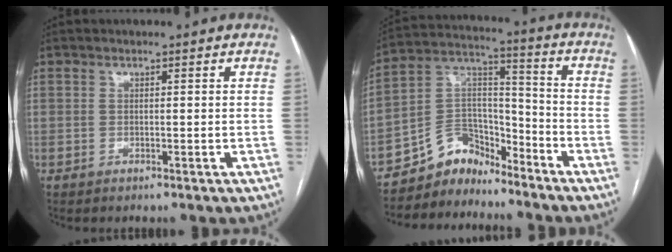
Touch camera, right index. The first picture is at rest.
{"total": 8.3, "force": [-7.4, 3.7, 0.2], "torque": [0.003, 0.057, -0.138]}